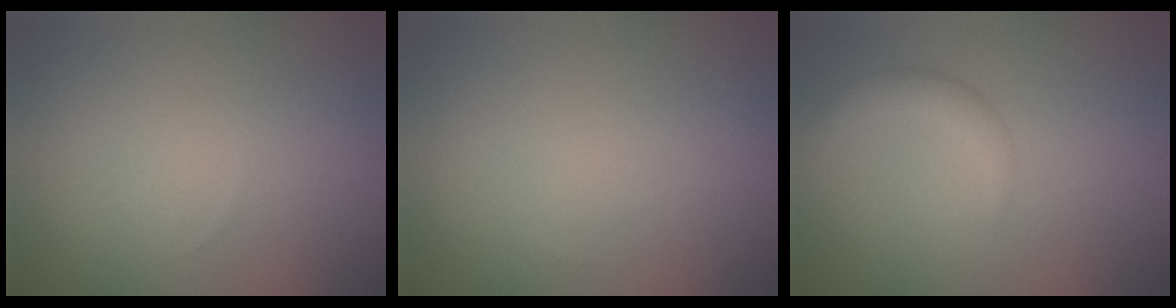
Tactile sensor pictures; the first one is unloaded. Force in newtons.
{"total": 0.0}
{"total": 2.4, "press": 2.4, "slide": 0.3}